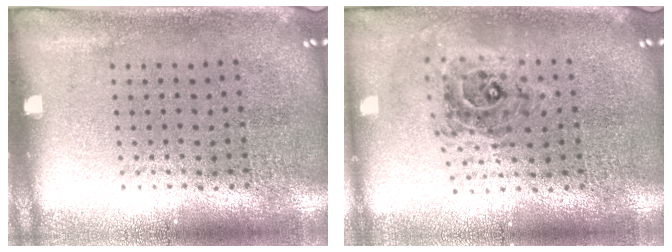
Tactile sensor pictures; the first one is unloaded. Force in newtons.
{"total": 0.9, "press": 0.9, "slide": 0.1}